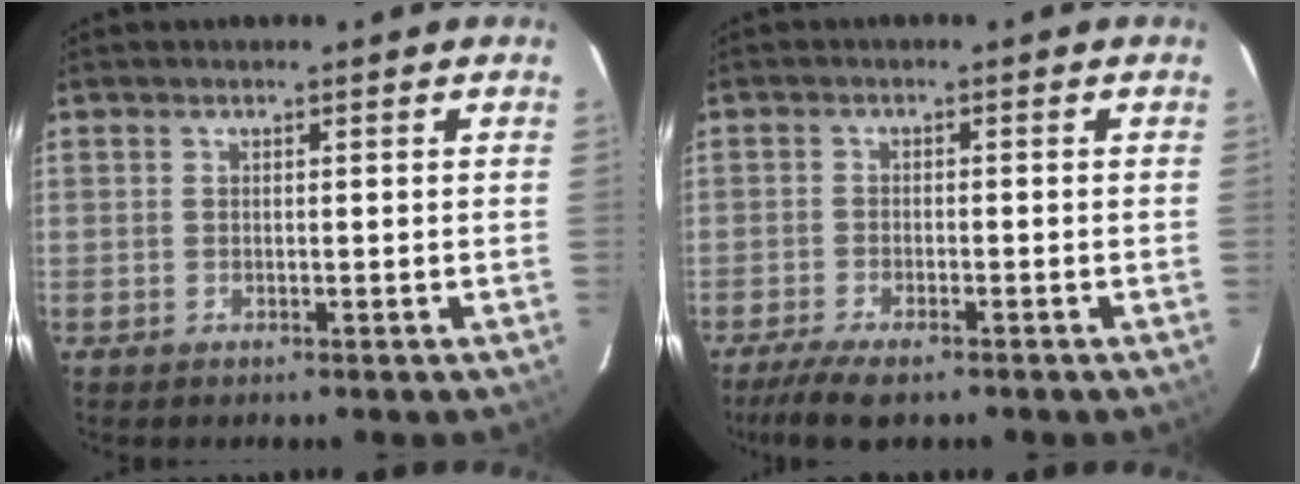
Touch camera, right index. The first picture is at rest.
{"total": 6.8, "force": [-5.2, 1.7, 4.1], "torque": [-0.100, -0.020, -0.096]}